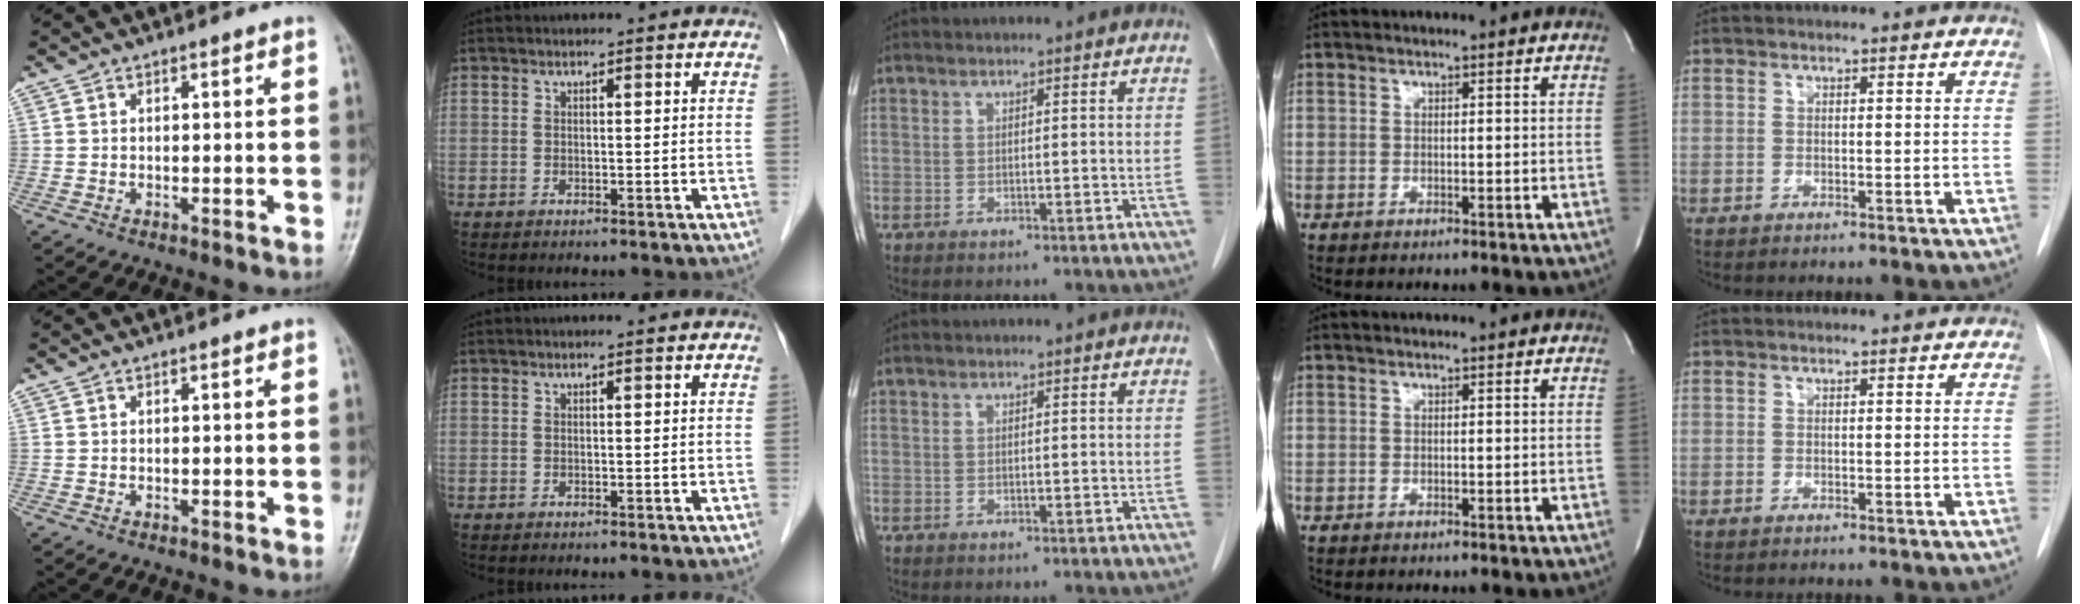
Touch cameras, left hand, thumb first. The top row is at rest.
{}